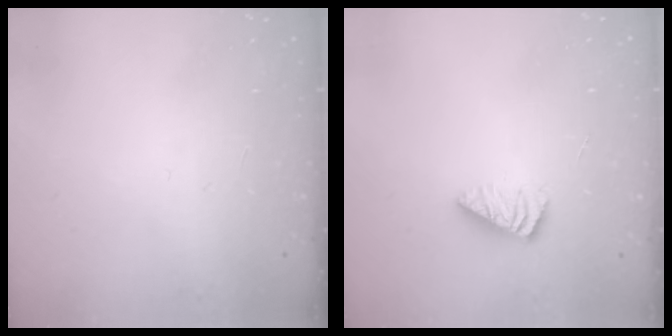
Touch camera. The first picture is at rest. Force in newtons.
{"total": 2.5, "press": 2.4, "slide": 0.4}